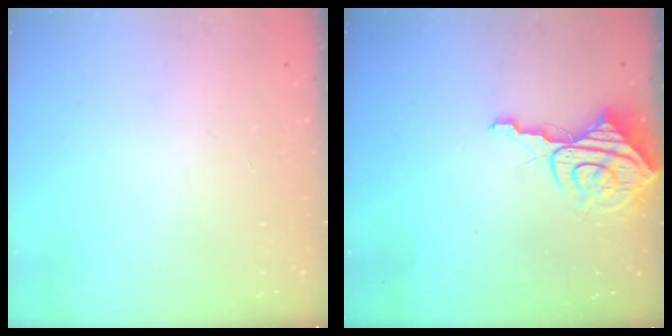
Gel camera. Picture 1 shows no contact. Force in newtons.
{"total": 8.6, "press": 8.6, "slide": 0.9}